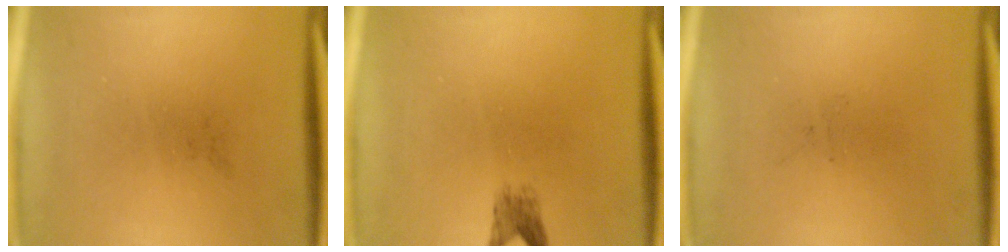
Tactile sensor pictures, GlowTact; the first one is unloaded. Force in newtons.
{"total": 2.0}
{"total": 0.0}